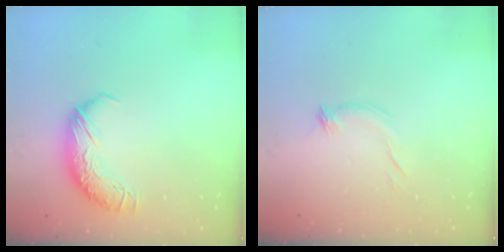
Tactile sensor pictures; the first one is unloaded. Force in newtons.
{"total": 6.2, "press": 6.1, "slide": 1.1}